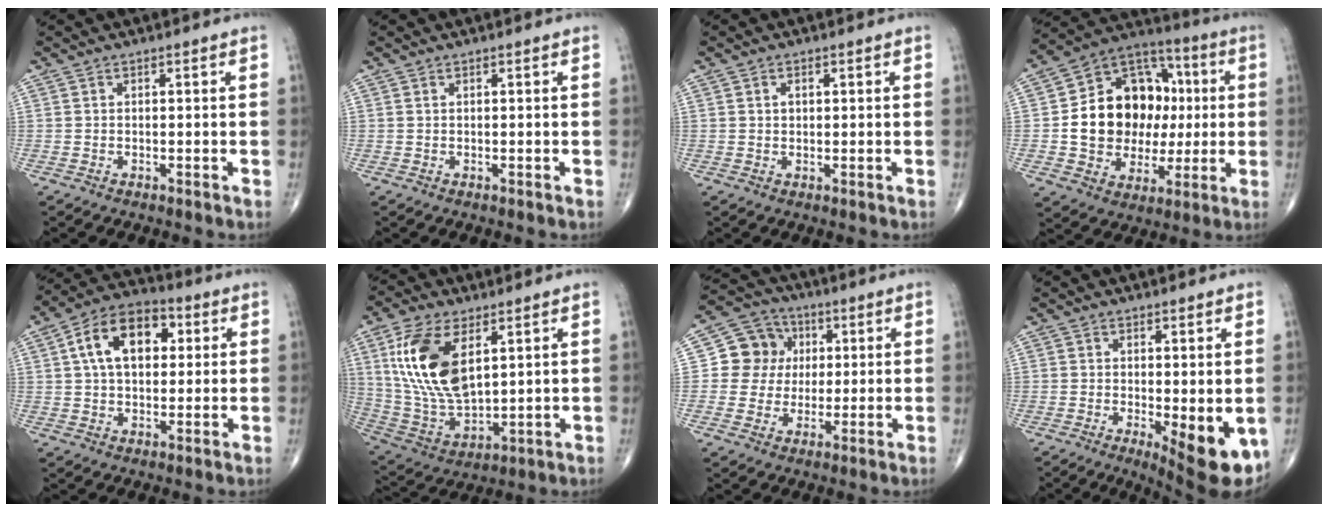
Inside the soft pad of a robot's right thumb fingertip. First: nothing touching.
{"total": 0.0}
{"total": 1.5, "force": [0.5, 1.1, 1.0], "torque": [-0.013, -0.001, 0.008]}
{"total": 20.9, "force": [1.2, 15.9, 13.6], "torque": [-0.175, 0.028, 0.027]}
{"total": 13.4, "force": [3.2, 8.4, 9.9], "torque": [-0.144, 0.018, 0.044]}
{"total": 17.3, "force": [5.9, 8.7, 13.7], "torque": [-0.265, -0.024, 0.124]}
{"total": 9.9, "force": [1.6, 9.2, 3.3], "torque": [-0.016, 0.007, 0.019]}
{"total": 9.6, "force": [-2.4, 3.1, 8.8], "torque": [-0.109, -0.022, -0.024]}